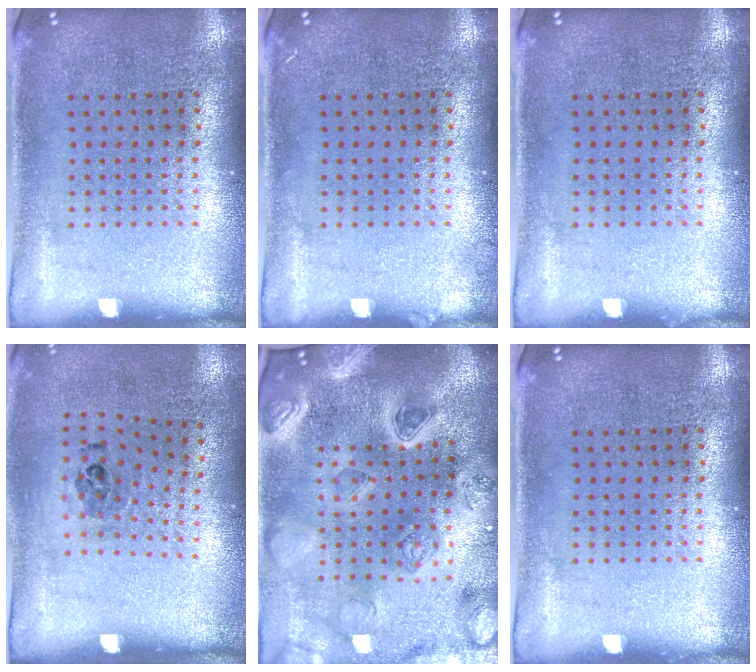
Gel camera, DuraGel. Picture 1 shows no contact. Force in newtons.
{"total": 0.6, "press": 0.6, "slide": 0.2}
{"total": 0.0}
{"total": 1.1, "press": 0.7, "slide": 0.8}
{"total": 4.8, "press": 4.2, "slide": 2.4}
{"total": 0.0}